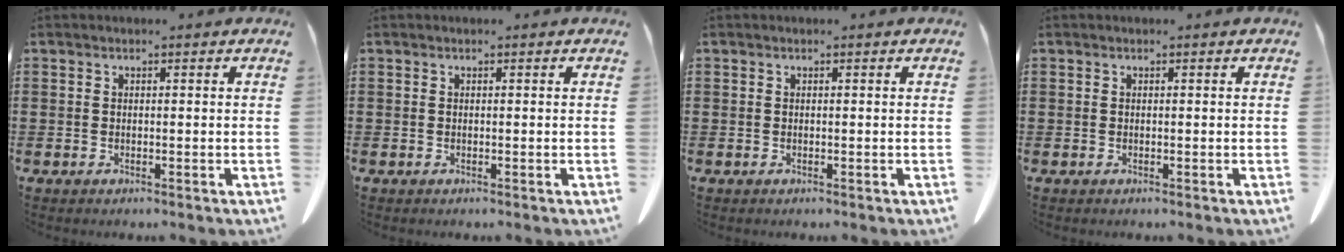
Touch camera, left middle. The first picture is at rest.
{"total": 0.0}
{"total": 0.0}
{"total": 0.0}